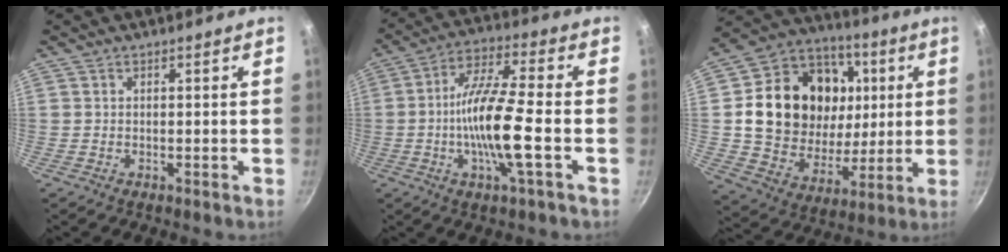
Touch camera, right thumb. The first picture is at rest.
{"total": 15.6, "force": [-3.5, 2.9, 14.9], "torque": [-0.282, 0.032, -0.079]}
{"total": 24.7, "force": [4.6, 19.3, 14.8], "torque": [-0.231, 0.004, 0.085]}